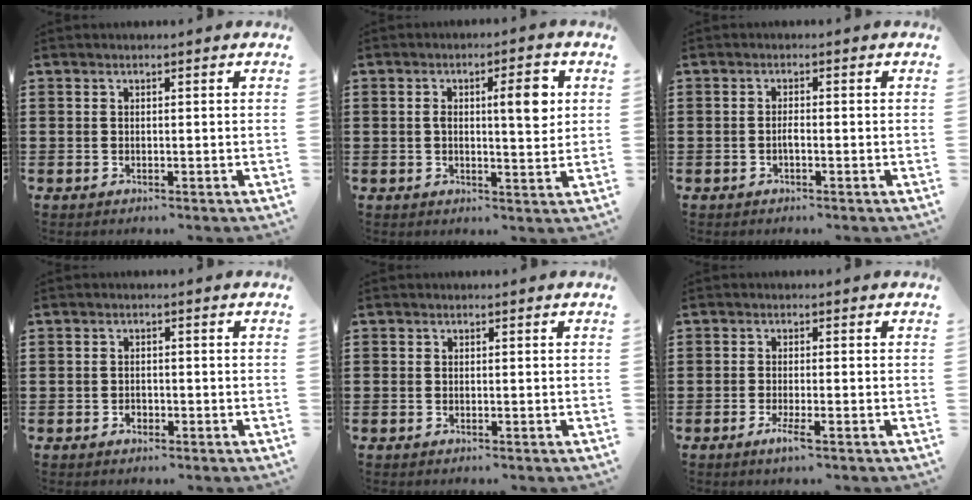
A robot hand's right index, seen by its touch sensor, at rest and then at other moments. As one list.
[{"total": 5.9, "force": [1.3, 1.7, 5.5], "torque": [-0.084, -0.001, 0.013]}, {"total": 1.2, "force": [-0.5, 0.1, 1.2], "torque": [-0.025, -0.005, -0.007]}, {"total": 1.1, "force": [-0.6, 0.8, 0.2], "torque": [-0.007, 0.000, -0.013]}, {"total": 0.0}, {"total": 2.6, "force": [-1.5, 0.1, 2.1], "torque": [-0.049, -0.012, -0.029]}]